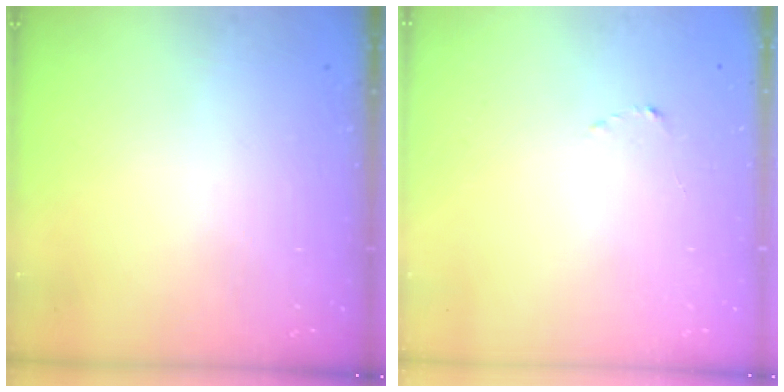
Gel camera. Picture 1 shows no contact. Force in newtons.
{"total": 1.5, "press": 1.5, "slide": 0.2}